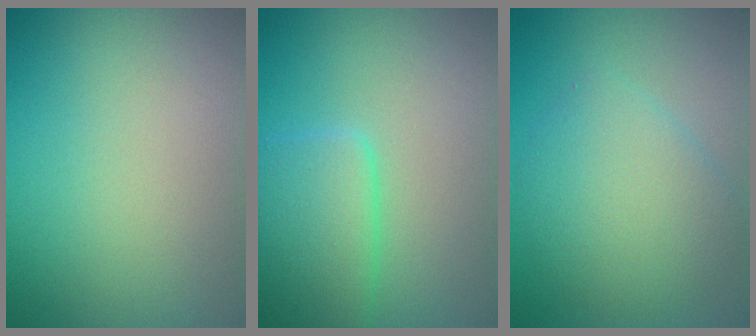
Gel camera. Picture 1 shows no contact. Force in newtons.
{"total": 4.2, "press": 4.1, "slide": 0.1}
{"total": 5.0, "press": 5.0, "slide": 0.1}